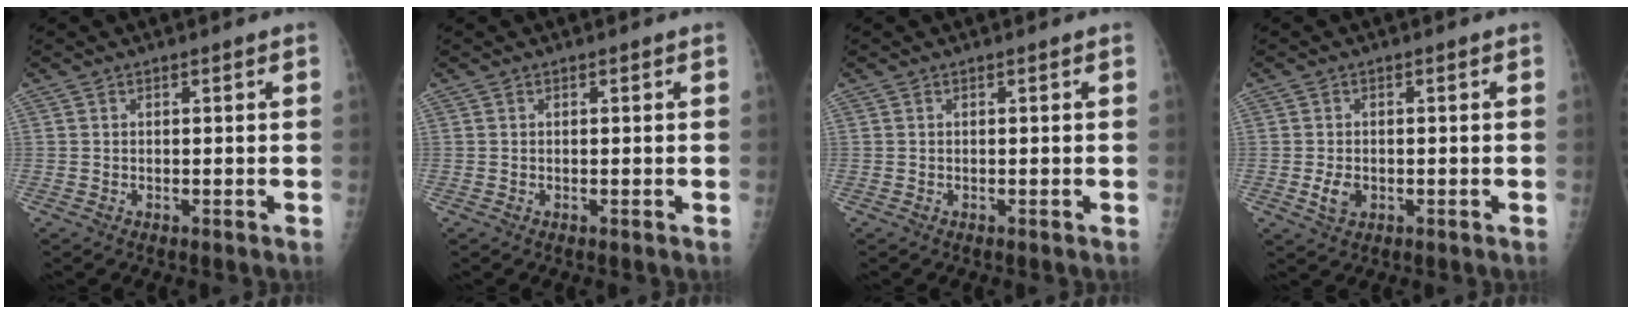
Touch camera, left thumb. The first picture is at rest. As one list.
[{"total": 0.0}, {"total": 0.0}, {"total": 3.1, "force": [-0.7, 2.2, 2.1], "torque": [-0.036, -0.001, -0.009]}]